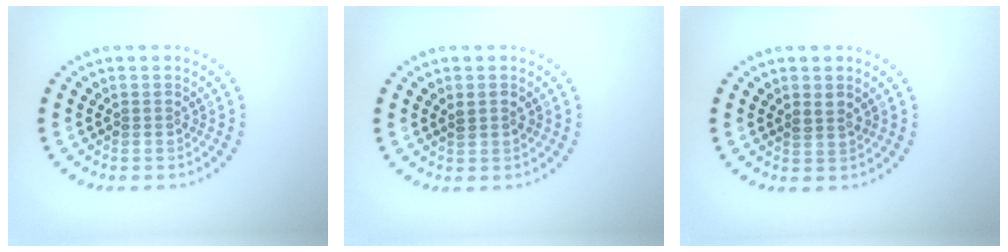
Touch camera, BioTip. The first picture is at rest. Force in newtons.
{"total": 1.2, "press": 1.2, "slide": 0.1}
{"total": 1.0, "press": 0.8, "slide": 0.5}